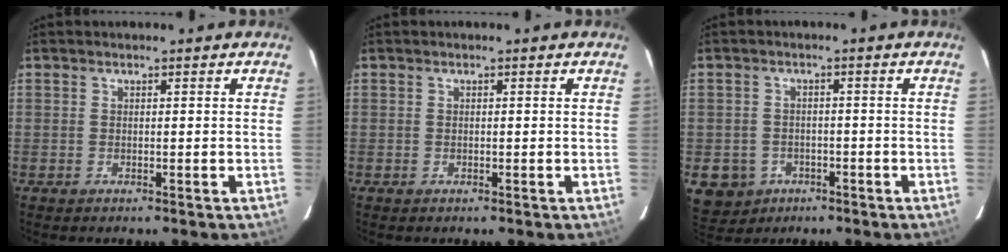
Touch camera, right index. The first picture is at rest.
{"total": 0.0}
{"total": 7.2, "force": [-2.9, 6.3, 2.0], "torque": [-0.055, 0.010, -0.032]}